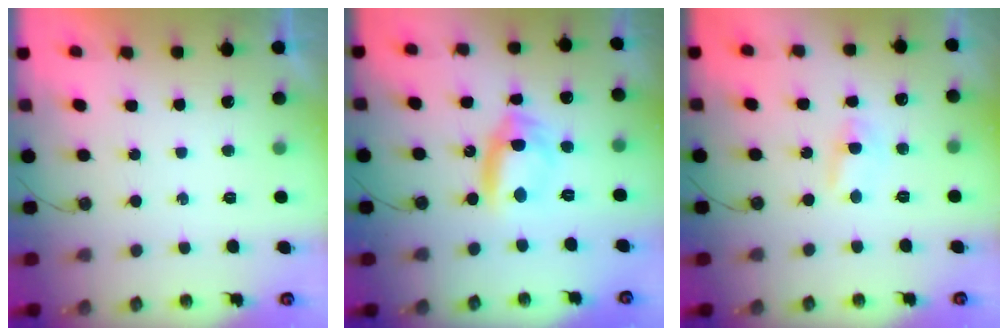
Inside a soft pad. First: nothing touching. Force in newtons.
{"total": 10.0, "press": 9.9, "slide": 1.3}
{"total": 3.8, "press": 3.8, "slide": 0.5}